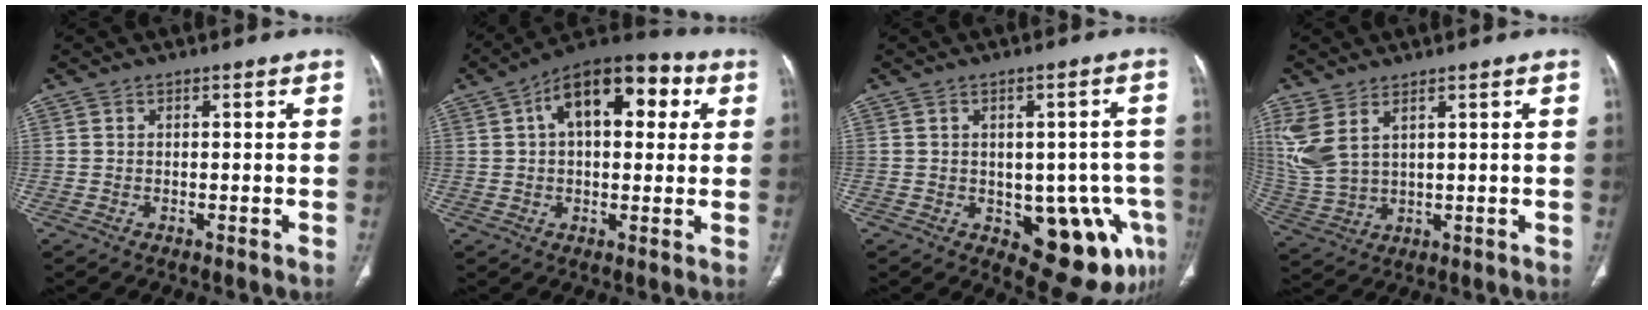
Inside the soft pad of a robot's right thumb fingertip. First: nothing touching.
{"total": 16.3, "force": [4.9, 8.6, 12.9], "torque": [-0.163, 0.027, 0.066]}
{"total": 12.9, "force": [-4.2, 6.8, 10.2], "torque": [-0.082, 0.012, -0.037]}
{"total": 9.2, "force": [4.3, 4.6, 6.7], "torque": [-0.166, -0.011, 0.105]}